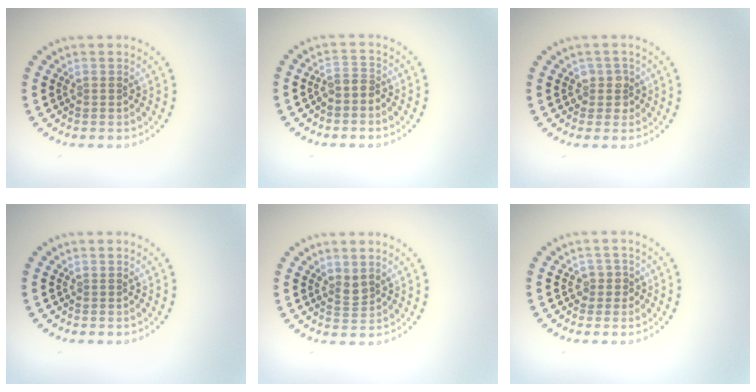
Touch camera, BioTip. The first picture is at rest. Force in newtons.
{"total": 1.8, "press": 1.4, "slide": 1.2}
{"total": 1.6, "press": 1.5, "slide": 0.7}
{"total": 0.0}
{"total": 1.5, "press": 1.2, "slide": 1.0}
{"total": 1.6, "press": 1.2, "slide": 1.0}